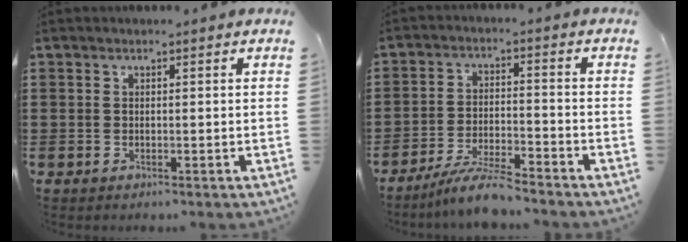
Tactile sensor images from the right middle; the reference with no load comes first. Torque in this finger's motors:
{"motor_torque": [1.25, -0.89, 0.10, 0.07]}